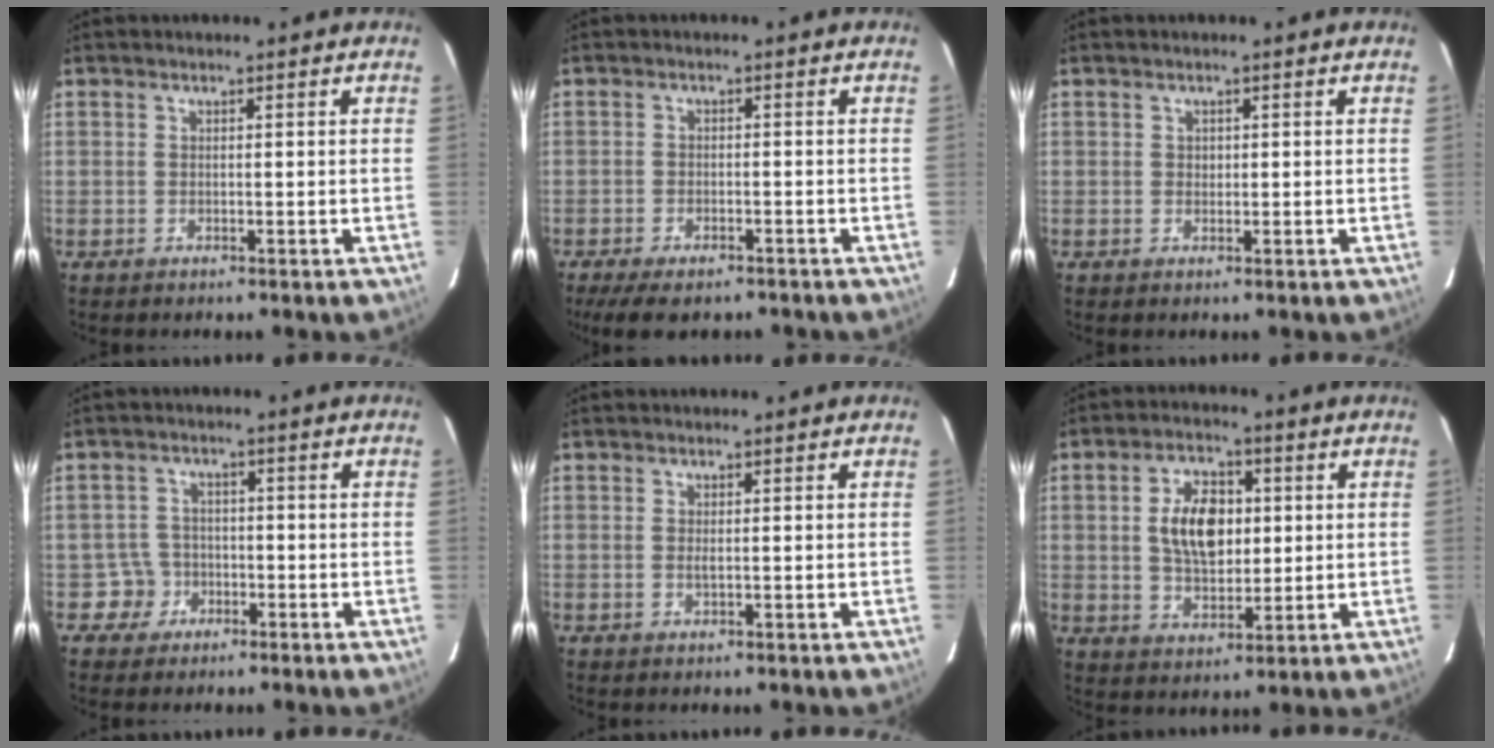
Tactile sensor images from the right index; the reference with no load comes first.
{"total": 8.9, "force": [-6.9, 3.2, 4.7], "torque": [-0.107, -0.025, -0.108]}
{"total": 0.8, "force": [0.1, 0.8, 0.1], "torque": [0.001, 0.002, 0.002]}
{"total": 3.9, "force": [-1.7, 3.5, -0.4], "torque": [0.007, 0.020, -0.027]}
{"total": 0.7, "force": [0.1, 0.1, 0.7], "torque": [-0.015, 0.000, 0.001]}
{"total": 10.2, "force": [1.5, 6.1, 8.1], "torque": [-0.145, 0.015, 0.033]}